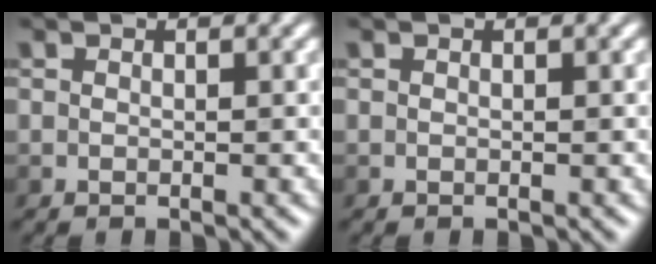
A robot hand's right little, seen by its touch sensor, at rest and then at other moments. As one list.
[{"total": 0.0}]